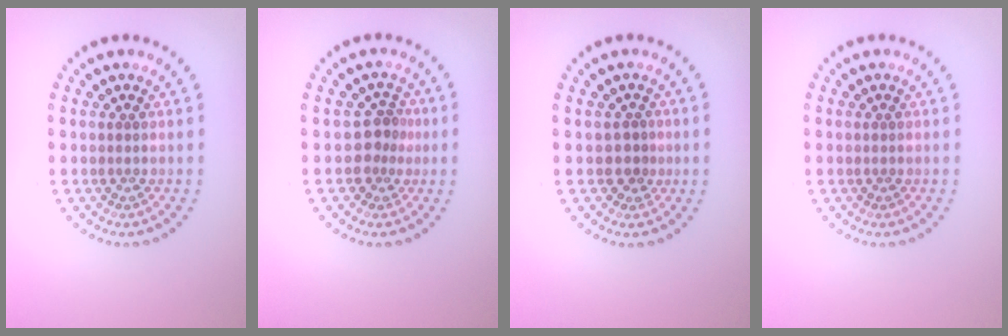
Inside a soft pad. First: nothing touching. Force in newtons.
{"total": 2.3, "press": 1.8, "slide": 1.5}
{"total": 1.0, "press": 0.7, "slide": 0.7}
{"total": 0.0}